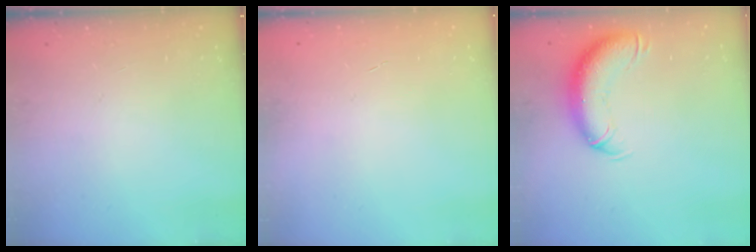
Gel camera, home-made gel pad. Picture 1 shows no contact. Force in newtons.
{"total": 0.0}
{"total": 12.5, "press": 12.2, "slide": 3.0}